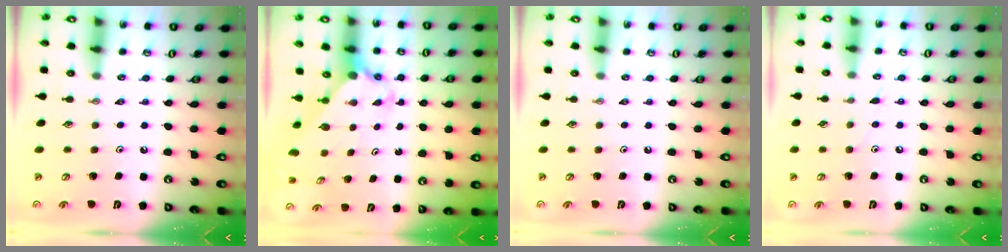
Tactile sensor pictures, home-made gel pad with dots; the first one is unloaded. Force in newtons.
{"total": 2.4, "press": 2.4, "slide": 0.2}
{"total": 0.0}
{"total": 4.7, "press": 4.6, "slide": 0.5}